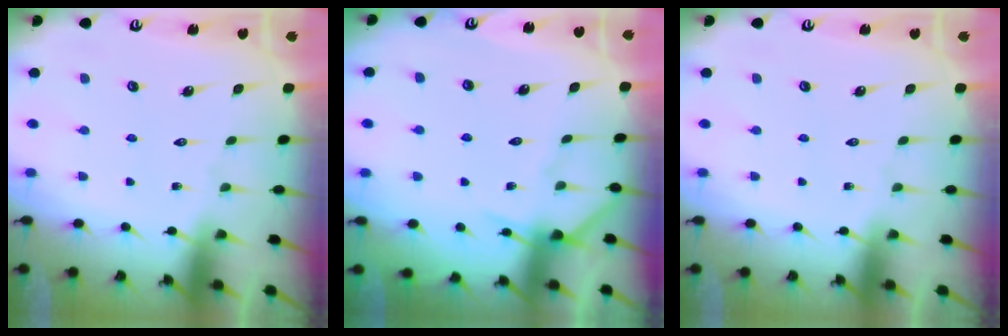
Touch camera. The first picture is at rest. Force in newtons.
{"total": 7.9, "press": 7.9, "slide": 0.8}
{"total": 0.0}